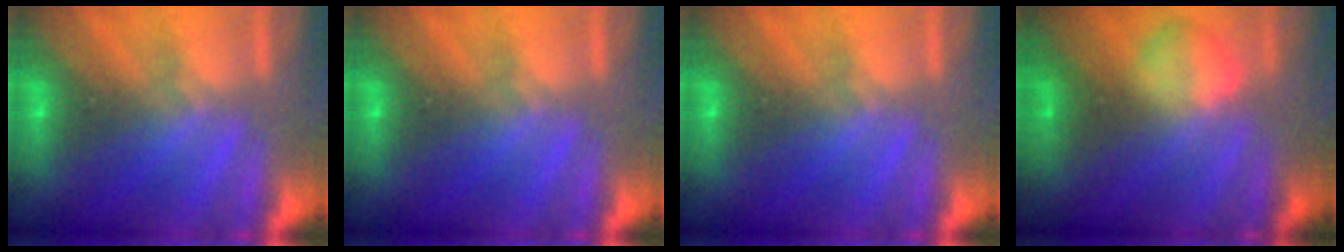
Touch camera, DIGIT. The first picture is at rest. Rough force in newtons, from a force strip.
{"total": 0.0}
{"total": 0.0}
{"total": 2.3}